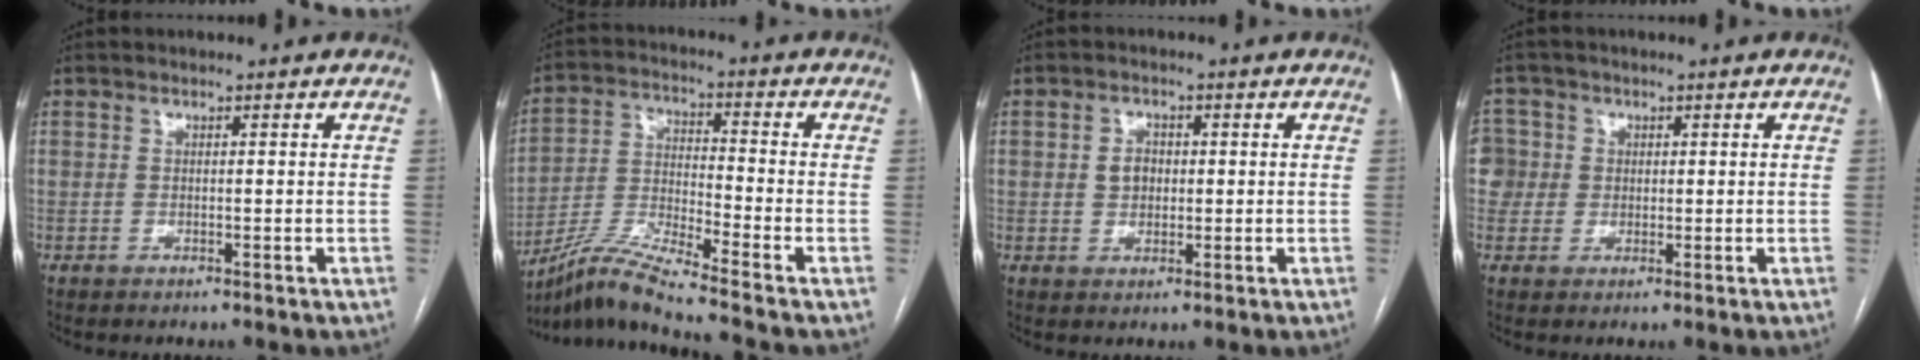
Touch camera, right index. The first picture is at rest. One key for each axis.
{"total": 9.9, "fx": -8.8, "fy": -2.1, "fz": 4.1, "tx": -0.090, "ty": -0.013, "tz": -0.169}
{"total": 3.0, "fx": 0.2, "fy": 2.4, "fz": 1.8, "tx": -0.030, "ty": 0.009, "tz": 0.006}
{"total": 4.7, "fx": 0.6, "fy": 4.7, "fz": 0.0, "tx": 0.006, "ty": 0.020, "tz": 0.012}